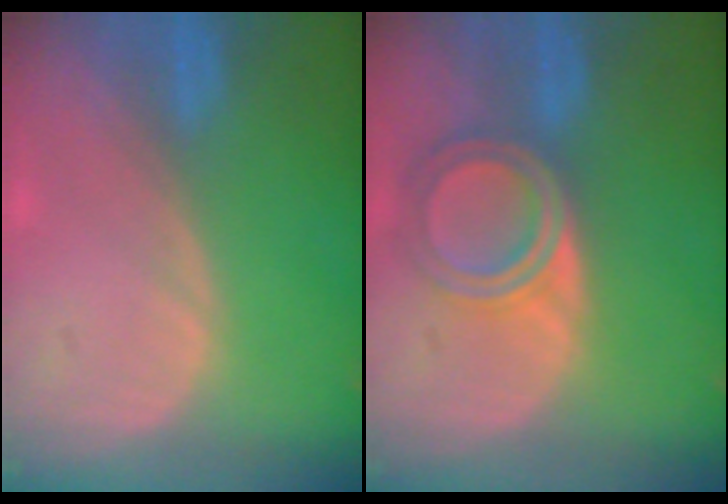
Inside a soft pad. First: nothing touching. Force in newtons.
{"total": 6.4, "press": 5.7, "slide": 3.0}